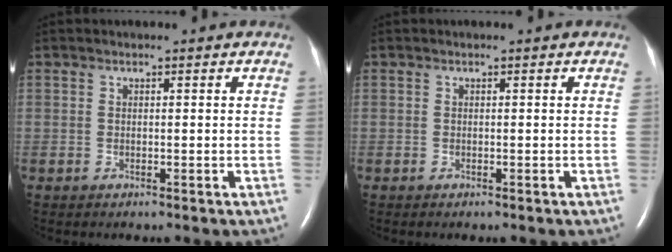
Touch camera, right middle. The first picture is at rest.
{"total": 0.0}